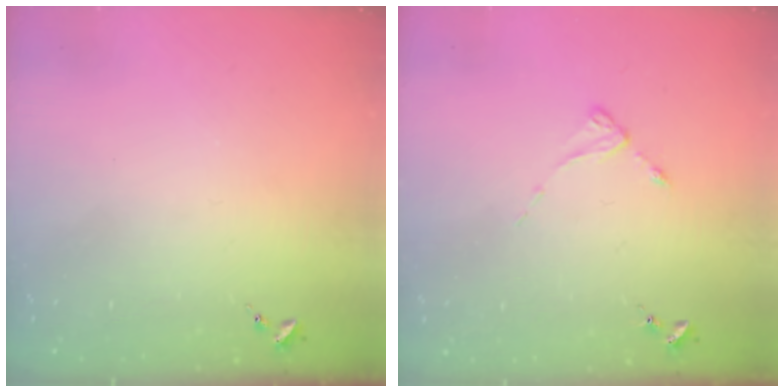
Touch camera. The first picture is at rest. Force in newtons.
{"total": 2.4, "press": 2.4, "slide": 0.3}